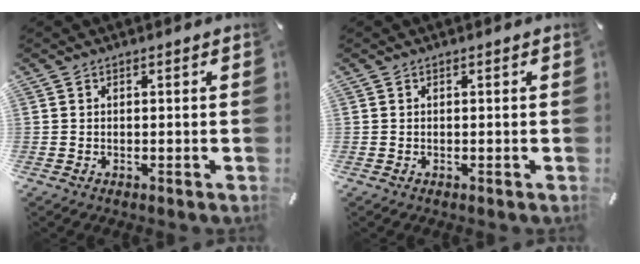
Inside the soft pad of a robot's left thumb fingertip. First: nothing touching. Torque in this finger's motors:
{"motor_torque": [-0.03, -0.03, -0.07, 0.11, 0.00]}